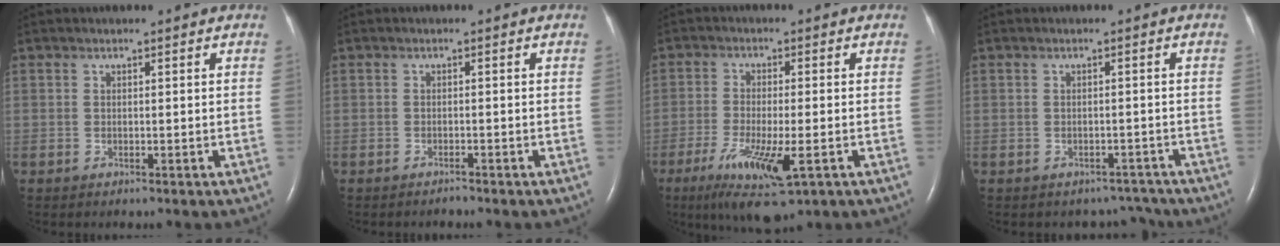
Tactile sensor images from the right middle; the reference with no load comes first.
{"total": 0.7, "force": [-0.7, 0.0, 0.1], "torque": [-0.006, -0.002, -0.011]}
{"total": 10.6, "force": [-4.9, 2.1, 9.2], "torque": [-0.171, -0.029, -0.078]}
{"total": 3.1, "force": [-2.7, 1.3, -0.6], "torque": [0.010, 0.016, -0.032]}